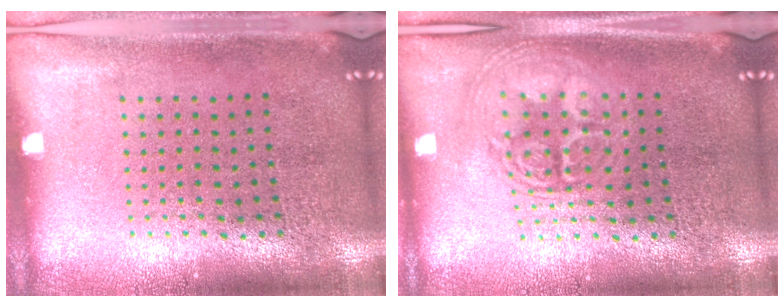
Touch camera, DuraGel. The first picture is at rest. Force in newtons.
{"total": 2.9, "press": 2.8, "slide": 0.4}